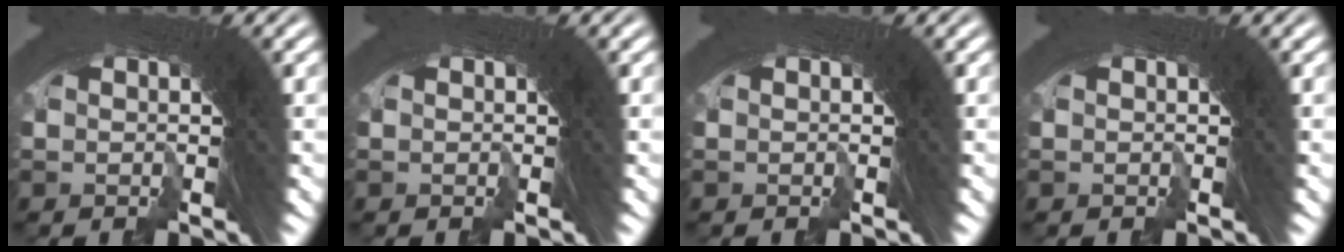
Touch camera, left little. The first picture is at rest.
{"total": 0.0}
{"total": 0.0}
{"total": 0.0}